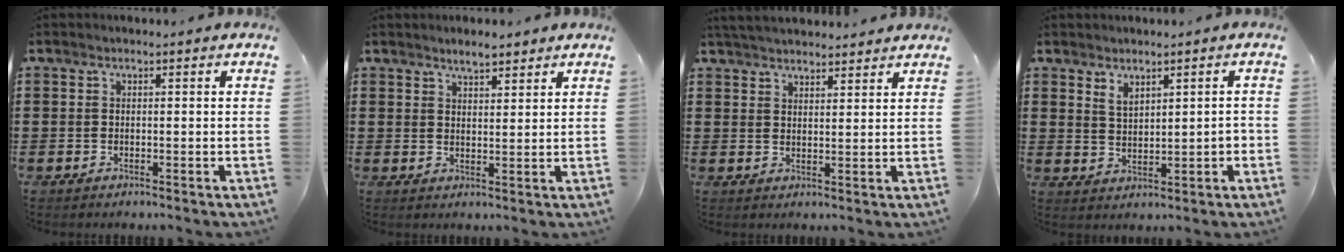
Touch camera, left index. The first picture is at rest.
{"total": 2.9, "force": [2.6, 0.6, 1.0], "torque": [-0.024, 0.001, 0.050]}
{"total": 3.7, "force": [3.6, 0.2, 0.5], "torque": [-0.020, -0.006, 0.068]}
{"total": 2.7, "force": [1.8, 1.1, 1.8], "torque": [-0.030, -0.001, 0.031]}